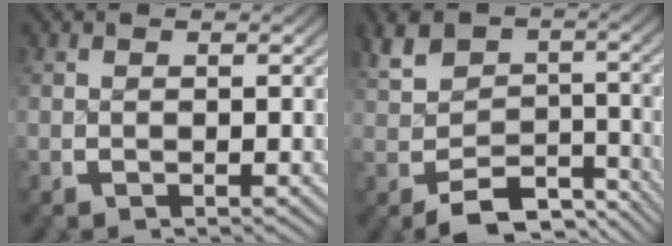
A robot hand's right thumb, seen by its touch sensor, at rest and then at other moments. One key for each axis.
{"total": 7.2, "fx": -3.7, "fy": 5.1, "fz": 3.5, "tx": -0.056, "ty": -0.028, "tz": -0.050}